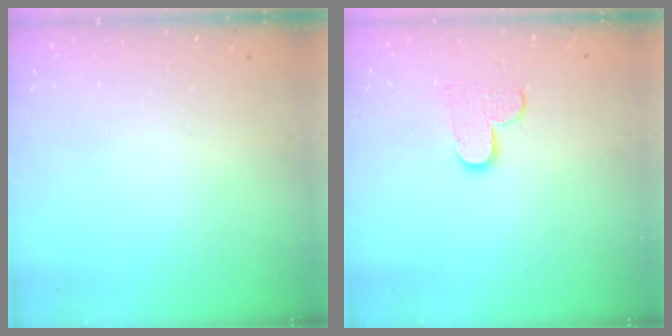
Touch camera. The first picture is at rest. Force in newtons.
{"total": 7.4, "press": 7.4, "slide": 0.4}